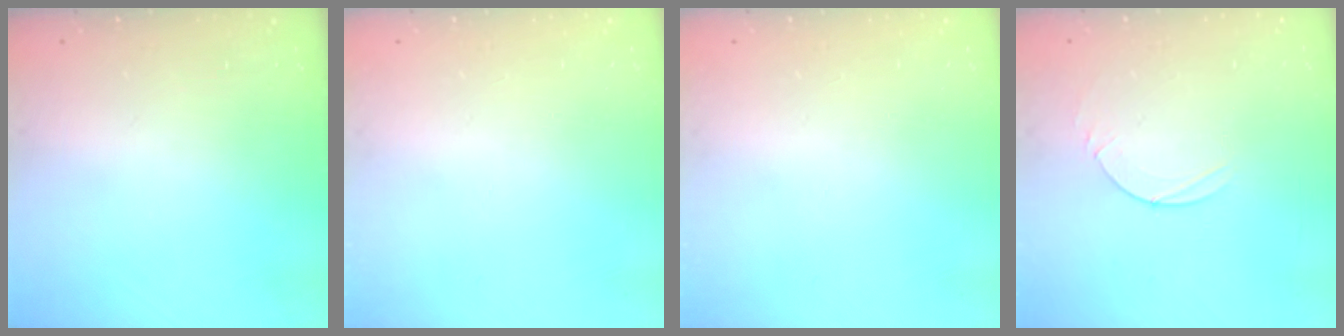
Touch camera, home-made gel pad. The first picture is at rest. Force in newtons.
{"total": 0.0}
{"total": 0.0}
{"total": 4.9, "press": 4.9, "slide": 0.4}